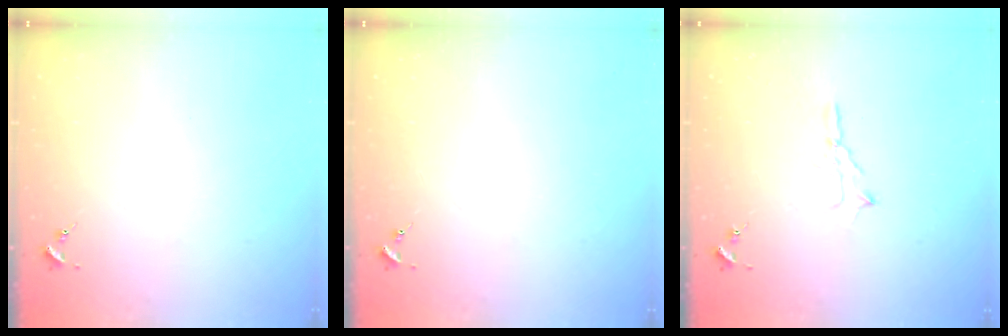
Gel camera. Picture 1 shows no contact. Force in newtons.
{"total": 0.0}
{"total": 4.7, "press": 4.7, "slide": 0.5}